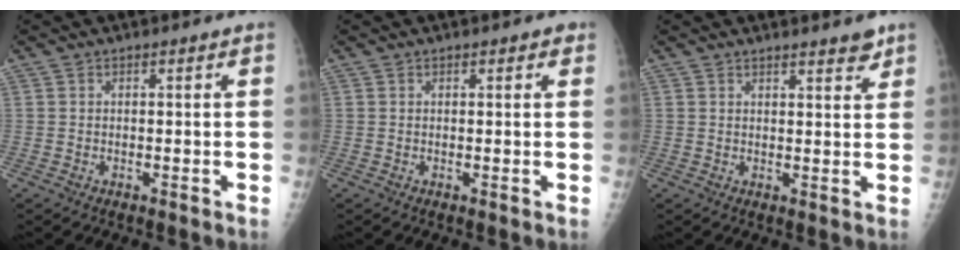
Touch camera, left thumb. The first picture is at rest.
{"total": 1.3, "force": [0.7, 0.7, 0.8], "torque": [0.001, 0.000, 0.005]}
{"total": 3.6, "force": [2.9, 0.8, 1.9], "torque": [-0.013, -0.018, 0.037]}